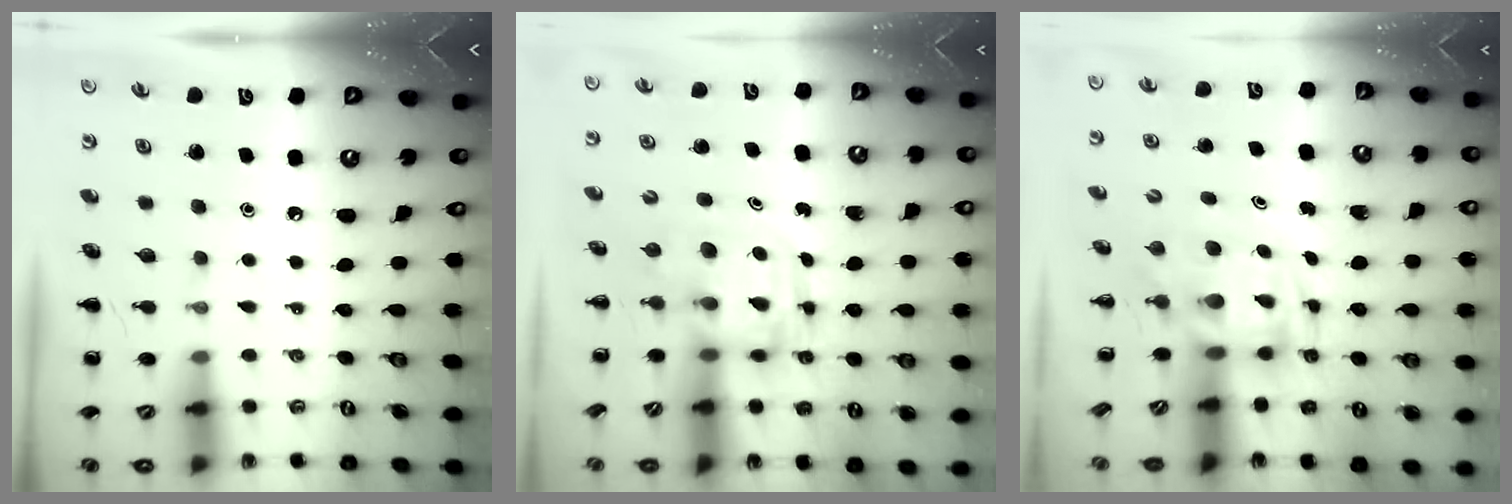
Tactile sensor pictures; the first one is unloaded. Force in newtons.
{"total": 3.0, "press": 3.0, "slide": 0.3}
{"total": 3.6, "press": 3.5, "slide": 0.7}